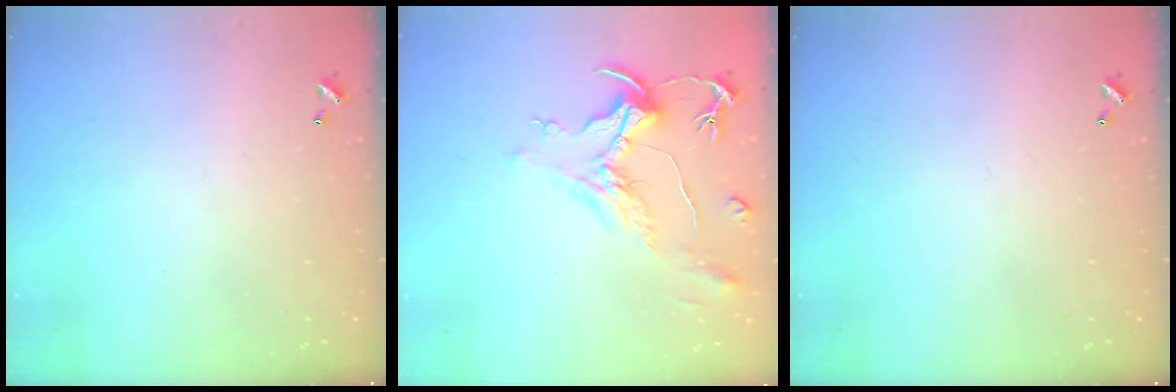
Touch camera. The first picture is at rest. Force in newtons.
{"total": 2.1, "press": 1.6, "slide": 1.3}
{"total": 0.0}